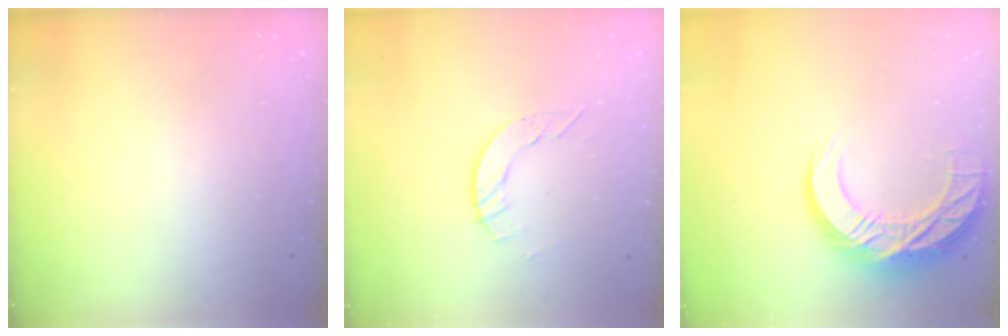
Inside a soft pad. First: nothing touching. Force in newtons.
{"total": 5.5, "press": 5.5, "slide": 0.2}
{"total": 15.9, "press": 15.9, "slide": 1.2}